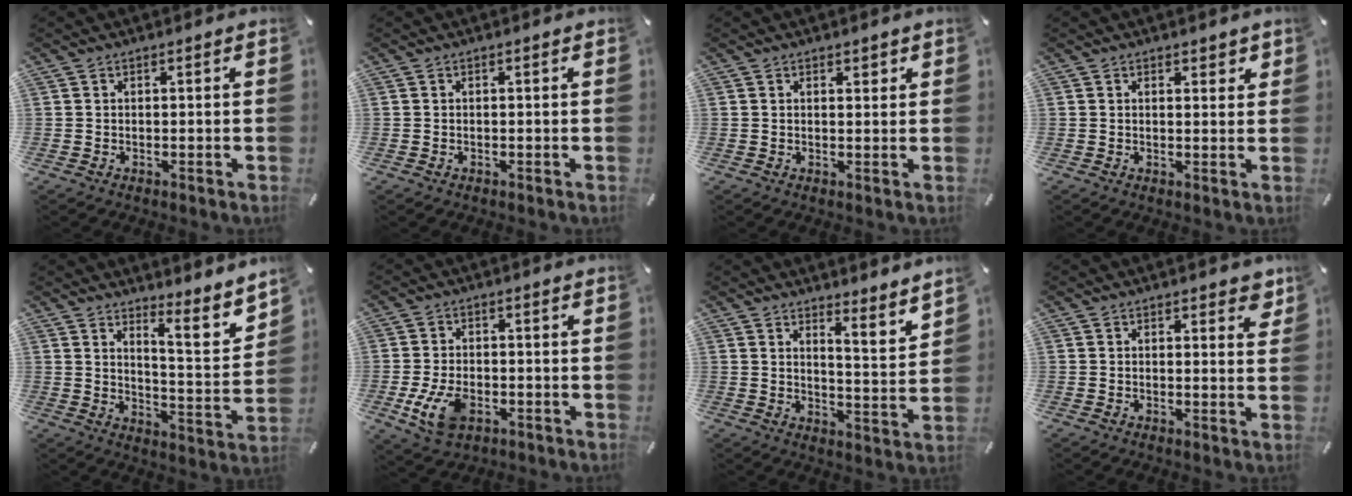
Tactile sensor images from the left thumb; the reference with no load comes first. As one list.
[{"total": 0.0}, {"total": 1.4, "force": [1.0, 0.9, 0.5], "torque": [-0.003, -0.001, 0.016]}, {"total": 1.8, "force": [1.2, 1.1, 0.7], "torque": [0.000, -0.003, 0.019]}, {"total": 8.6, "force": [7.1, 1.9, 4.6], "torque": [-0.056, -0.070, 0.117]}, {"total": 8.4, "force": [-2.8, 5.3, 5.8], "torque": [-0.137, 0.003, -0.051]}, {"total": 5.6, "force": [5.2, 0.3, 1.8], "torque": [-0.015, -0.062, 0.086]}, {"total": 3.4, "force": [2.1, 1.7, 2.0], "torque": [-0.014, -0.008, 0.031]}]